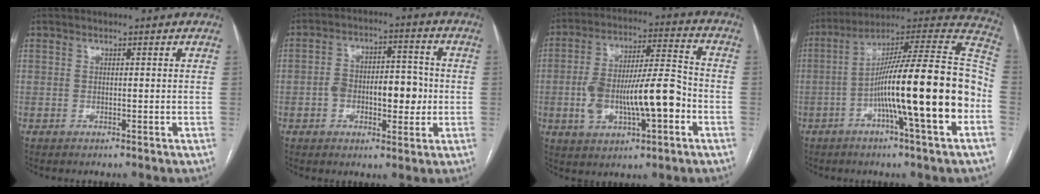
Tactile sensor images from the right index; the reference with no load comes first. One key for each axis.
{"total": 9.8, "fx": -1.4, "fy": 4.9, "fz": 8.4, "tx": -0.130, "ty": 0.028, "tz": -0.017}
{"total": 14.8, "fx": -3.5, "fy": 4.2, "fz": 13.8, "tx": -0.252, "ty": 0.024, "tz": -0.051}
{"total": 23.0, "fx": -5.7, "fy": 0.6, "fz": 22.3, "tx": -0.312, "ty": 0.014, "tz": -0.098}